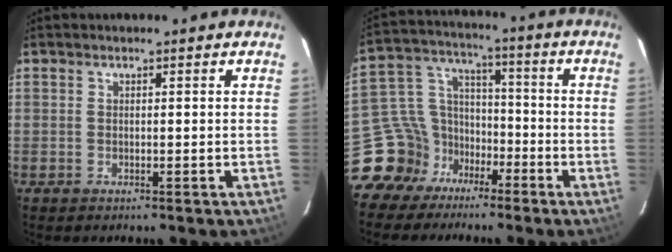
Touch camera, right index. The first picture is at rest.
{"total": 11.6, "force": [-8.0, 8.1, 1.9], "torque": [-0.057, 0.052, -0.144]}